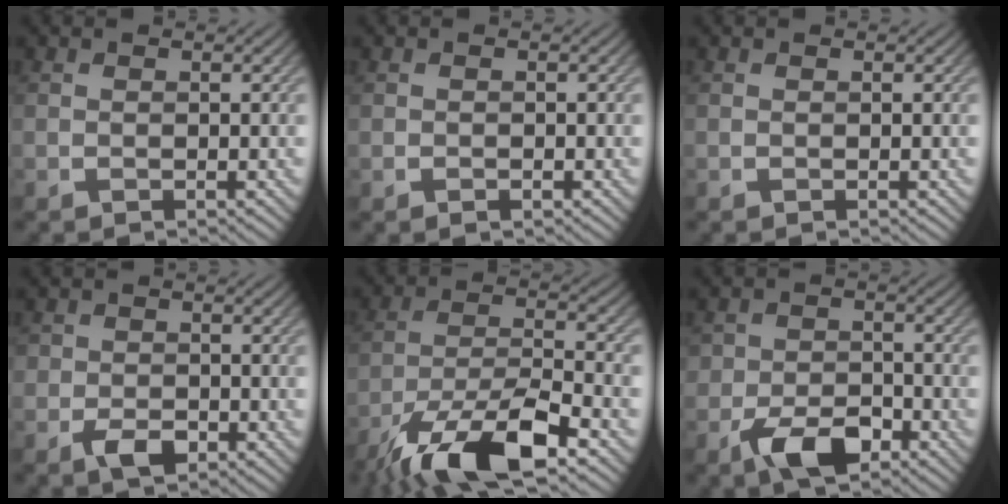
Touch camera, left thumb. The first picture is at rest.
{"total": 0.8, "force": [-0.4, 0.5, 0.5], "torque": [-0.007, -0.004, -0.005]}
{"total": 0.0}
{"total": 3.2, "force": [-1.5, 2.1, 1.8], "torque": [-0.033, -0.006, -0.034]}
{"total": 14.1, "force": [-9.4, 3.9, 9.8], "torque": [-0.191, -0.008, -0.179]}
{"total": 6.1, "force": [-3.4, 3.5, 3.6], "torque": [-0.063, -0.005, -0.070]}